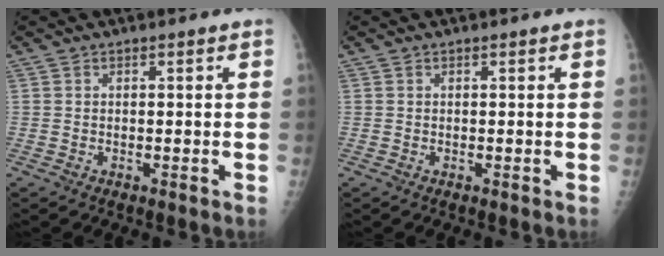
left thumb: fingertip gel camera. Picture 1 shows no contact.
{"total": 0.8, "force": [0.7, 0.0, 0.3], "torque": [-0.002, 0.005, 0.011]}